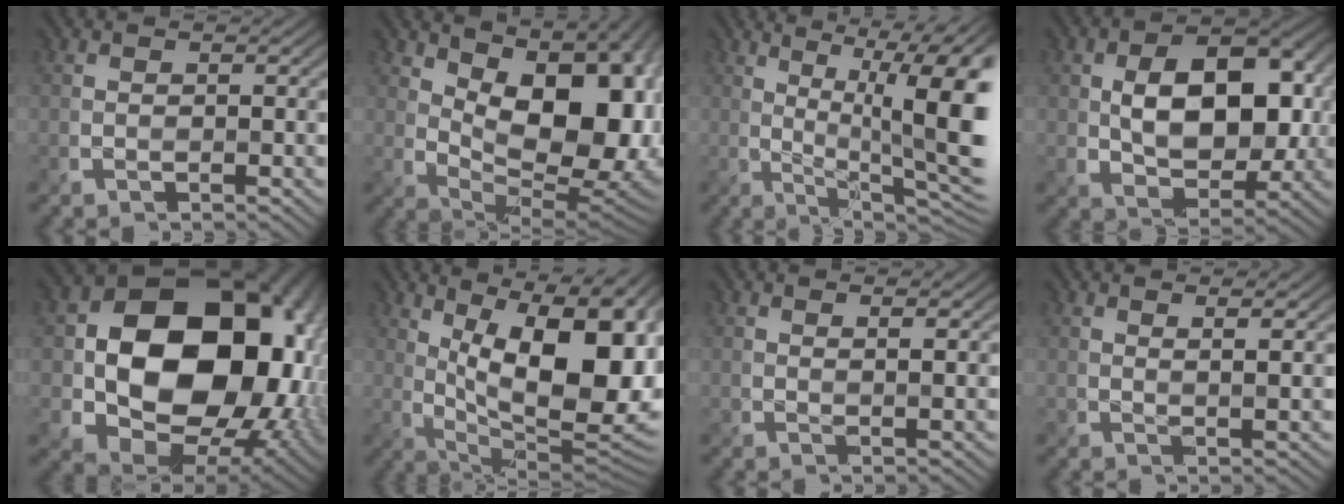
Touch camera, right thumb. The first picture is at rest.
{"total": 15.2, "force": [4.4, 8.2, 12.0], "torque": [-0.156, 0.019, 0.071]}
{"total": 13.5, "force": [2.0, 4.3, 12.6], "torque": [-0.167, 0.020, 0.030]}
{"total": 11.0, "force": [0.9, 7.1, 8.4], "torque": [-0.134, -0.005, 0.020]}
{"total": 20.4, "force": [1.4, 16.1, 12.5], "torque": [-0.220, -0.049, 0.075]}
{"total": 16.5, "force": [3.2, 7.3, 14.4], "torque": [-0.200, 0.010, 0.061]}
{"total": 2.0, "force": [1.3, 0.4, 1.5], "torque": [-0.025, -0.005, 0.023]}
{"total": 2.8, "force": [1.7, 0.4, 2.2], "torque": [-0.036, -0.006, 0.031]}